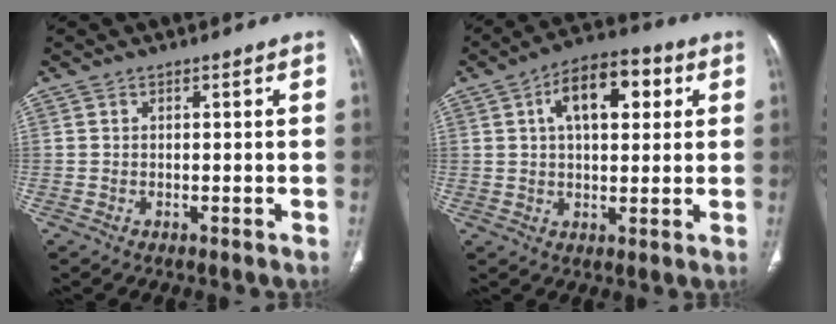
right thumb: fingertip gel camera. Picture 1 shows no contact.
{"total": 12.6, "force": [3.9, 6.6, 10.0], "torque": [-0.133, 0.015, 0.056]}